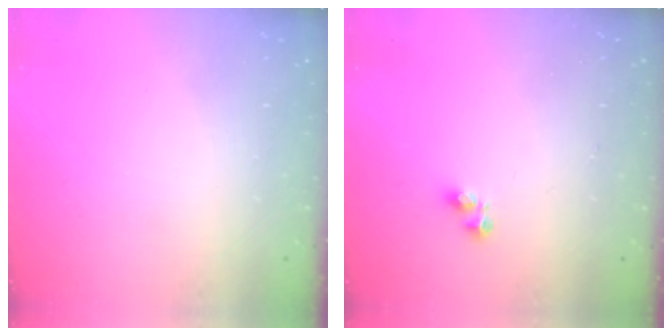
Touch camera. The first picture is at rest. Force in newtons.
{"total": 2.8, "press": 2.8, "slide": 0.3}